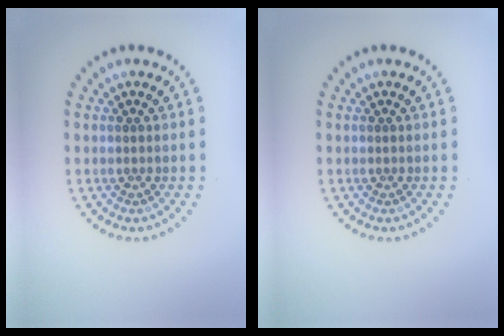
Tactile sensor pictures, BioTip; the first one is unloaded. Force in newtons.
{"total": 0.0}